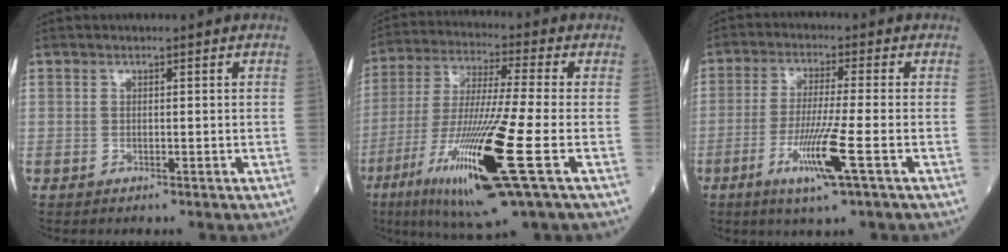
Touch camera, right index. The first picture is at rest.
{"total": 18.6, "force": [-7.0, 0.0, 17.3], "torque": [-0.357, -0.043, -0.133]}
{"total": 8.6, "force": [-3.5, -0.7, 7.9], "torque": [-0.154, -0.021, -0.067]}